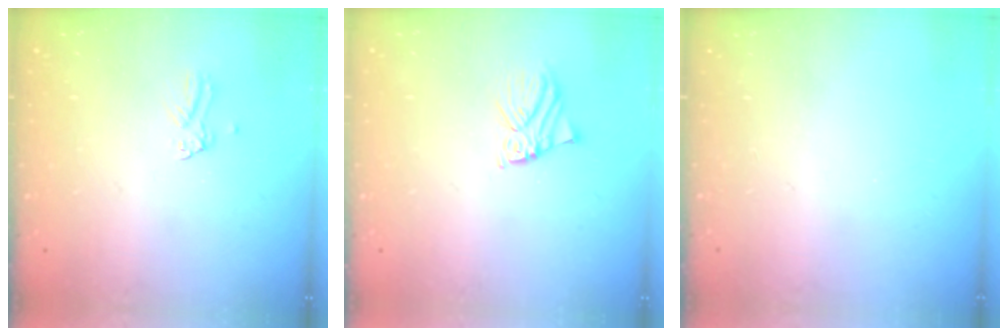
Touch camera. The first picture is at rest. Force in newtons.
{"total": 2.4, "press": 2.4, "slide": 0.3}
{"total": 0.0}